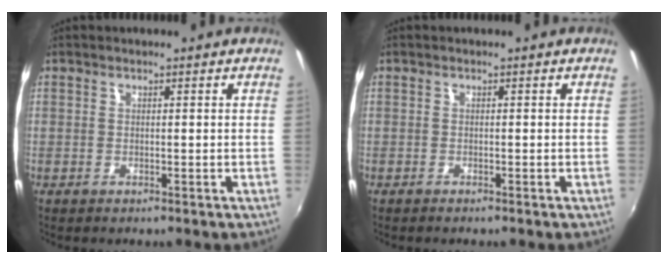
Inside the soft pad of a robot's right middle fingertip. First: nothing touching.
{"total": 0.5, "force": [-0.5, 0.0, 0.1], "torque": [-0.002, -0.003, -0.011]}